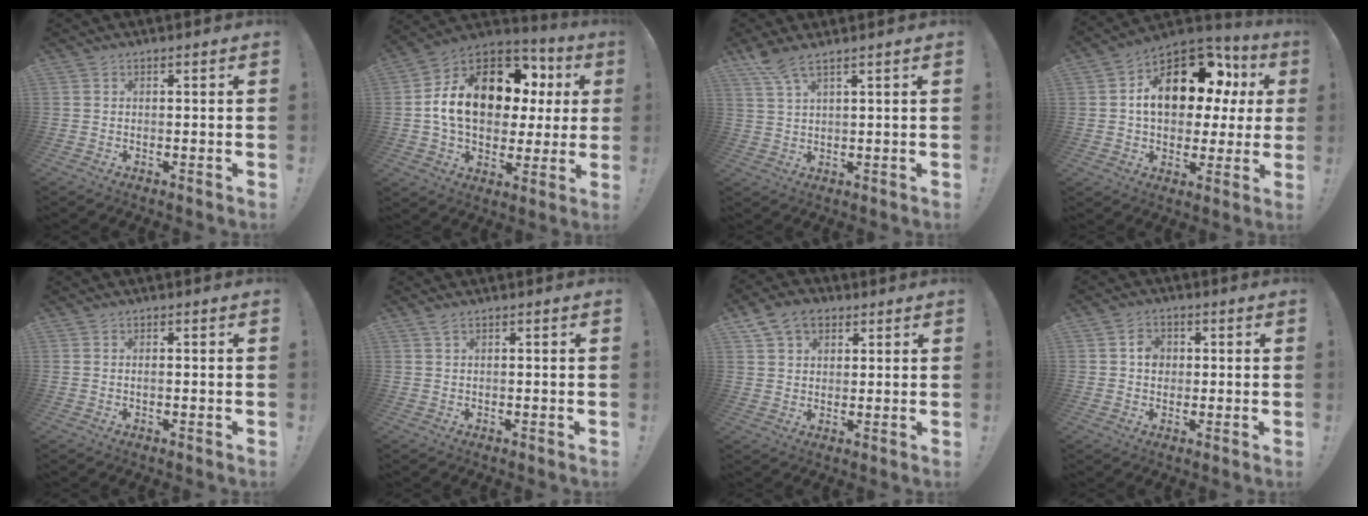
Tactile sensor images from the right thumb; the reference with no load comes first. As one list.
[{"total": 19.8, "force": [4.5, 13.4, 13.9], "torque": [-0.222, -0.007, 0.100]}, {"total": 5.2, "force": [4.1, 0.3, 3.3], "torque": [-0.072, -0.017, 0.074]}, {"total": 19.1, "force": [5.6, 11.5, 14.2], "torque": [-0.221, -0.019, 0.103]}, {"total": 0.8, "force": [-0.4, 0.0, 0.7], "torque": [-0.017, 0.001, -0.006]}, {"total": 1.2, "force": [0.6, -0.1, 1.0], "torque": [-0.026, 0.001, 0.011]}, {"total": 8.8, "force": [4.6, 6.3, 4.1], "torque": [-0.065, -0.011, 0.091]}, {"total": 4.8, "force": [0.4, 4.2, 2.3], "torque": [-0.026, 0.004, 0.004]}]